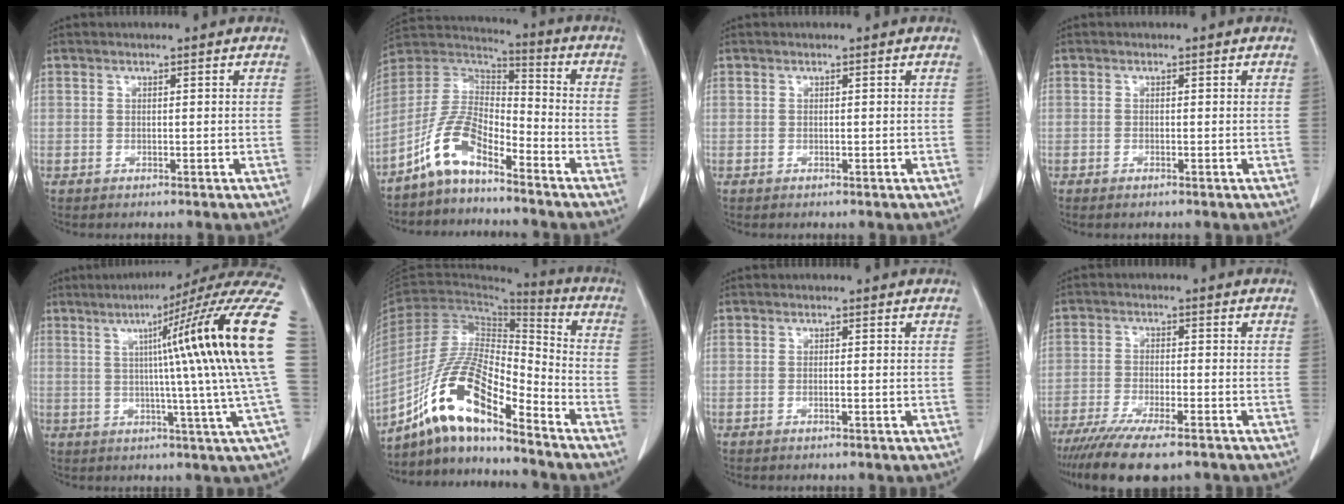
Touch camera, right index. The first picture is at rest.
{"total": 9.6, "force": [-6.6, 3.4, 6.1], "torque": [-0.141, 0.021, -0.135]}
{"total": 0.0}
{"total": 0.8, "force": [-0.6, 0.2, 0.5], "torque": [-0.008, -0.001, -0.008]}
{"total": 21.1, "force": [3.8, -3.2, 20.5], "torque": [-0.210, 0.015, 0.041]}
{"total": 15.1, "force": [-10.4, 3.0, 10.6], "torque": [-0.205, 0.010, -0.190]}
{"total": 0.6, "force": [-0.3, 0.0, 0.5], "torque": [-0.010, 0.001, -0.005]}
{"total": 12.7, "force": [-9.9, 2.2, 7.7], "torque": [-0.126, -0.027, -0.159]}